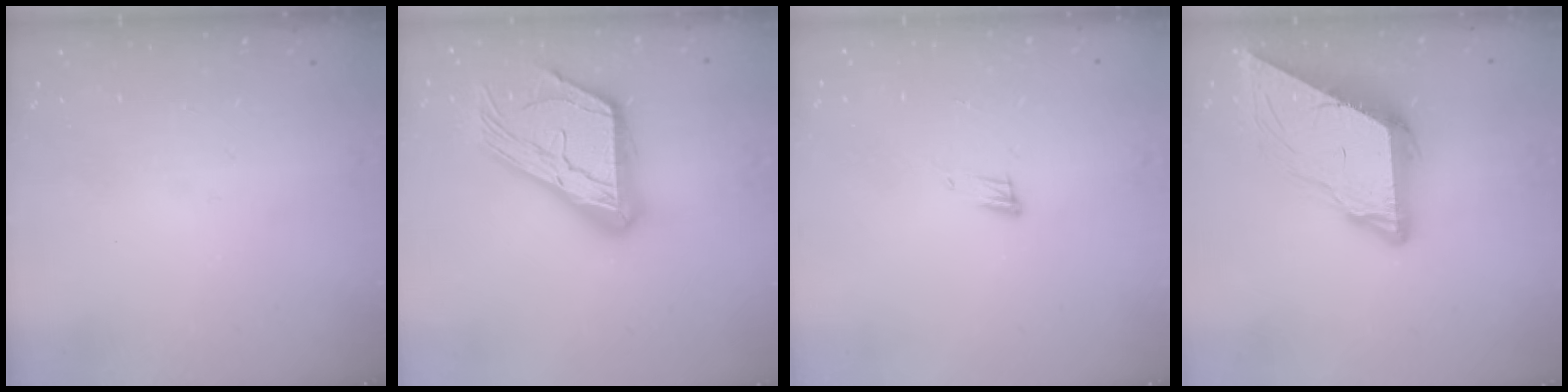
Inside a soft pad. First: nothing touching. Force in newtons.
{"total": 23.5, "press": 23.4, "slide": 2.1}
{"total": 4.8, "press": 4.8, "slide": 0.6}
{"total": 9.3, "press": 9.2, "slide": 0.8}